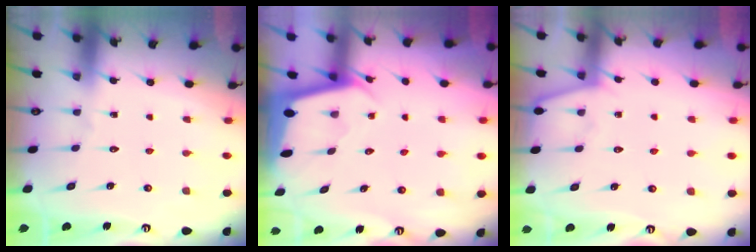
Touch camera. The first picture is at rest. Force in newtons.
{"total": 1.9, "press": 1.9, "slide": 0.1}
{"total": 2.7, "press": 2.7, "slide": 0.4}